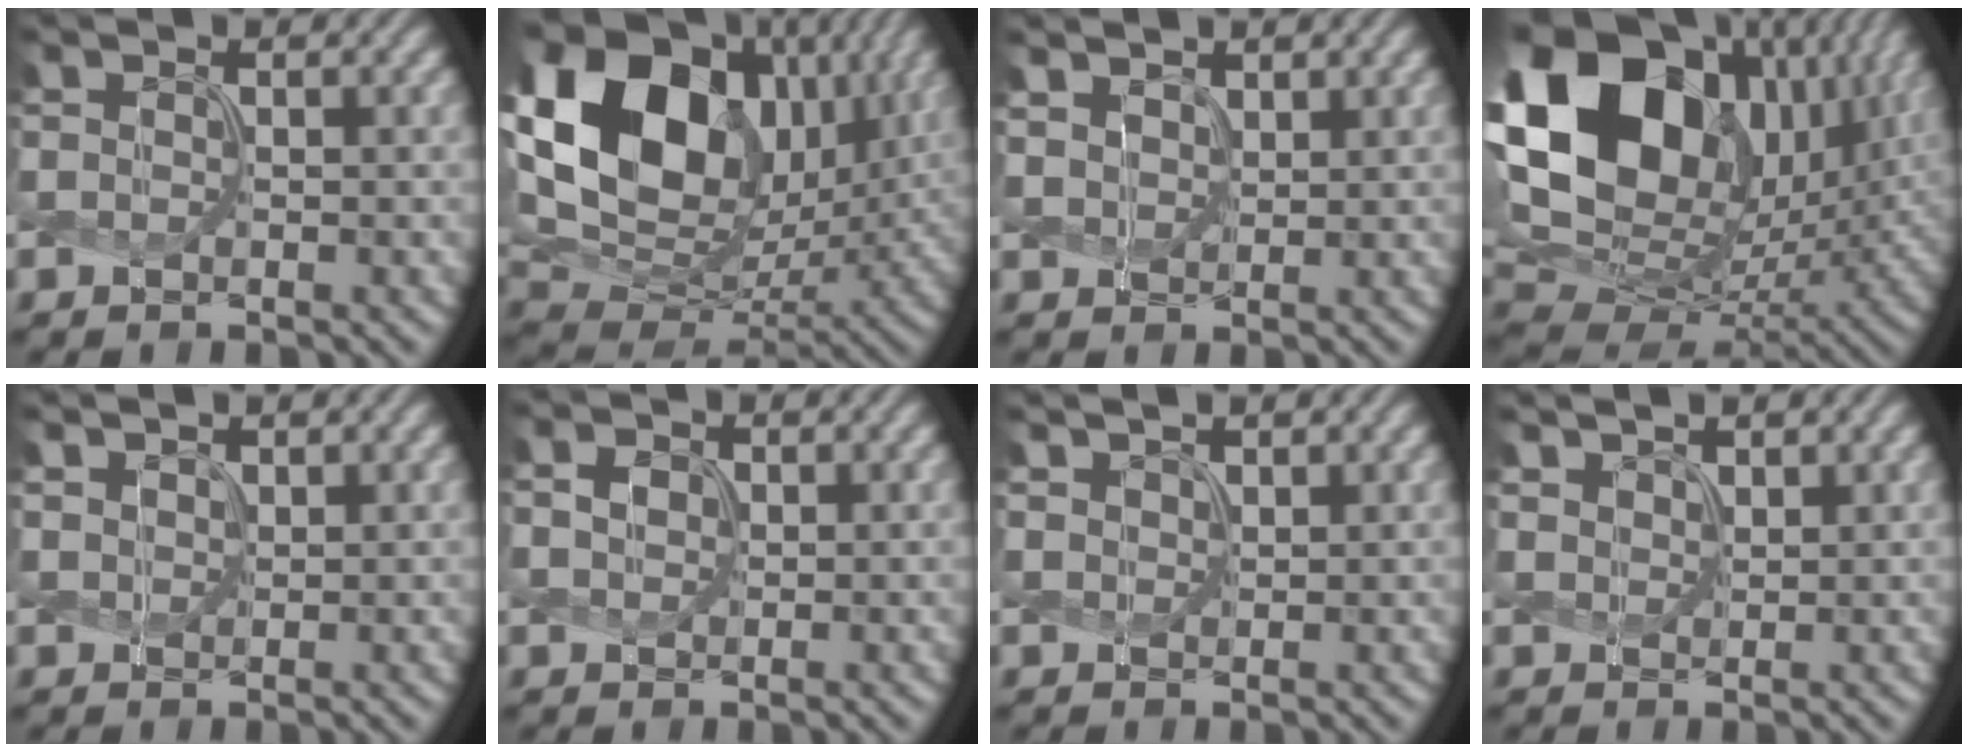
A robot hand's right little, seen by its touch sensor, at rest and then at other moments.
{"total": 20.0, "force": [6.0, 14.1, 12.9], "torque": [-0.263, 0.039, 0.111]}
{"total": 2.8, "force": [2.2, 1.6, 1.0], "torque": [-0.042, 0.000, 0.048]}
{"total": 20.7, "force": [6.8, 14.3, 13.4], "torque": [-0.296, 0.035, 0.131]}
{"total": 1.9, "force": [1.6, 0.9, 0.4], "torque": [-0.020, 0.000, 0.038]}
{"total": 1.5, "force": [0.4, 1.2, 0.8], "torque": [-0.018, 0.004, 0.008]}
{"total": 2.3, "force": [2.1, 0.9, 0.6], "torque": [-0.020, 0.000, 0.042]}
{"total": 3.0, "force": [2.6, 1.2, 0.9], "torque": [-0.034, 0.002, 0.050]}